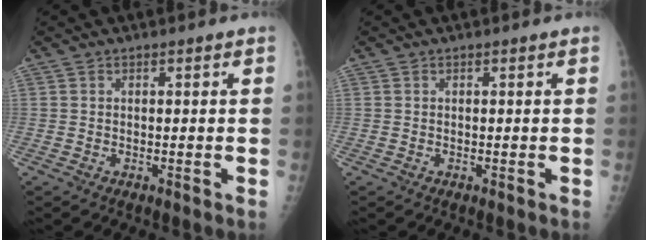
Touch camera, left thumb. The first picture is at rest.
{"total": 0.0}